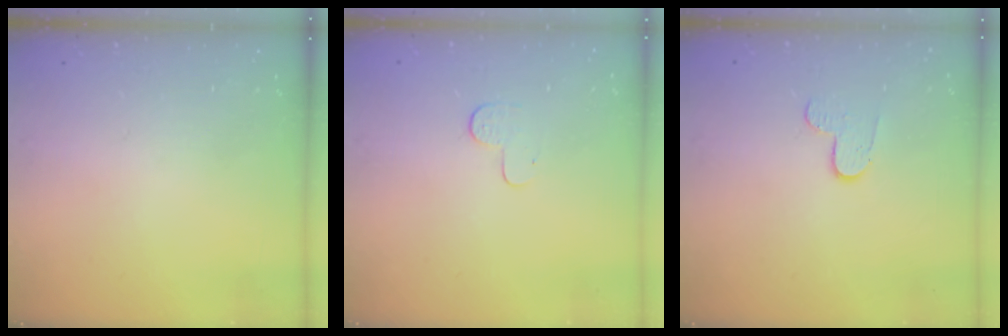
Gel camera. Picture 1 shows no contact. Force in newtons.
{"total": 3.1, "press": 3.1, "slide": 0.3}
{"total": 5.5, "press": 5.5, "slide": 0.5}